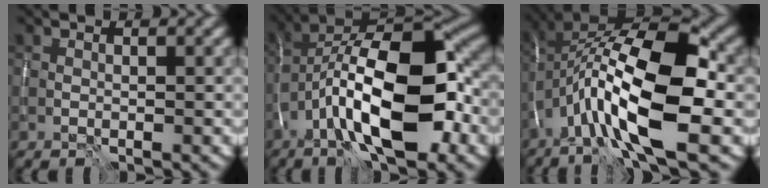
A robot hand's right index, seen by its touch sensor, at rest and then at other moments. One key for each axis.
{"total": 13.5, "fx": -3.9, "fy": 5.2, "fz": 11.8, "tx": -0.192, "ty": 0.017, "tz": -0.073}
{"total": 14.6, "fx": -3.0, "fy": 5.4, "fz": 13.3, "tx": -0.238, "ty": 0.020, "tz": -0.059}